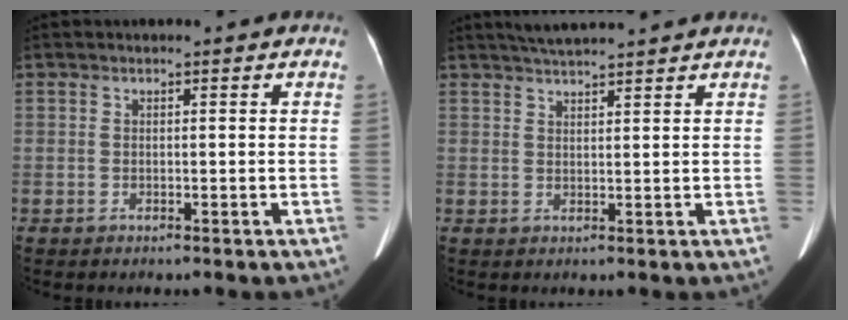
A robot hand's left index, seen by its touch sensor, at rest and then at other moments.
{"total": 5.5, "force": [5.1, 0.0, 2.2], "torque": [-0.039, 0.028, 0.086]}